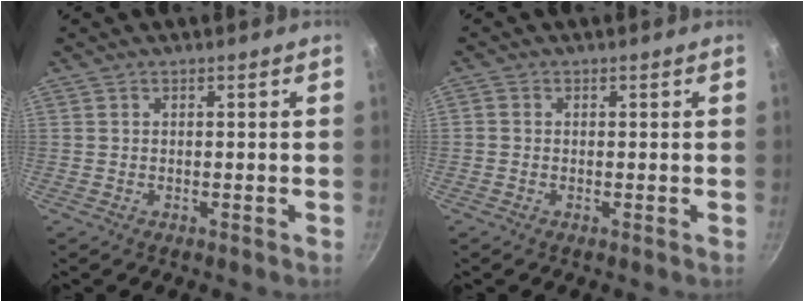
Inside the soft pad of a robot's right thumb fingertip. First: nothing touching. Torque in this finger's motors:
{"motor_torque": [-0.47, 0.48, -0.32, 0.09, 0.05]}